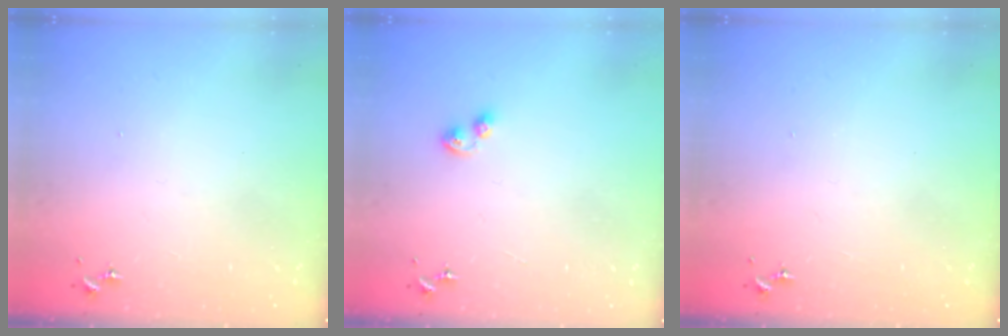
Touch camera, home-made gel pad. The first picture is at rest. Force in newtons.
{"total": 5.3, "press": 5.2, "slide": 0.6}
{"total": 0.0}